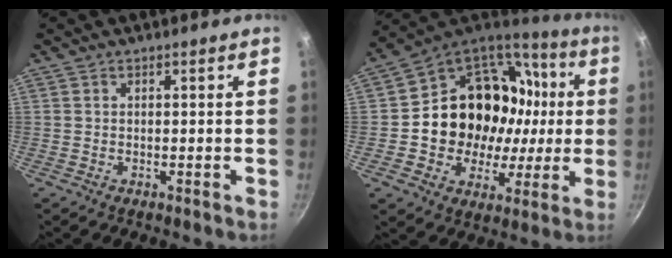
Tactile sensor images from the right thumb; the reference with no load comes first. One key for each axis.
{"total": 25.0, "fx": 2.2, "fy": 20.2, "fz": 14.6, "tx": -0.214, "ty": 0.039, "tz": 0.049}